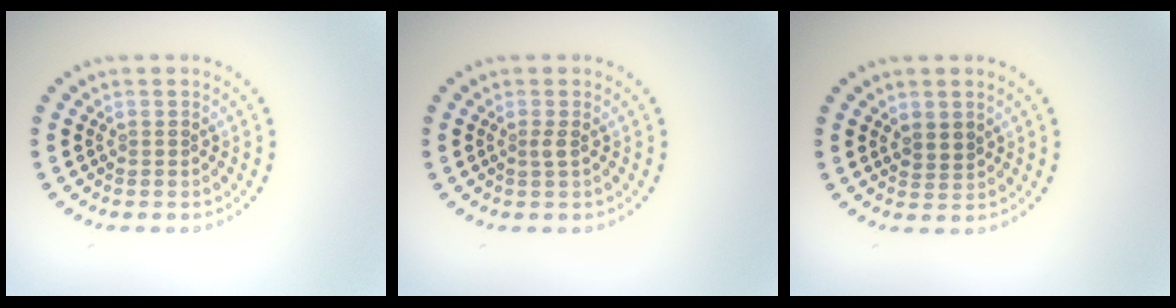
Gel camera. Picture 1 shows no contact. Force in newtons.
{"total": 0.8, "press": 0.5, "slide": 0.6}
{"total": 1.6, "press": 1.3, "slide": 0.9}